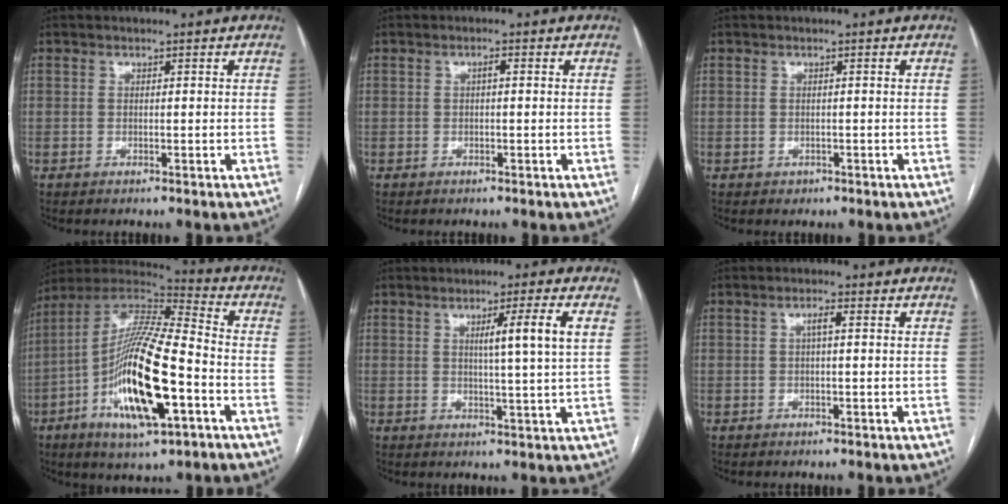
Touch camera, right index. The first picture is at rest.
{"total": 0.8, "force": [0.1, 0.2, 0.8], "torque": [-0.014, 0.002, 0.001]}
{"total": 0.7, "force": [-0.3, 0.6, 0.1], "torque": [-0.005, 0.002, -0.001]}
{"total": 20.2, "force": [-6.4, 4.0, 18.7], "torque": [-0.379, -0.015, -0.112]}
{"total": 6.4, "force": [1.9, -1.3, 6.0], "torque": [-0.093, -0.003, 0.030]}
{"total": 1.7, "force": [0.3, 0.2, 1.6], "torque": [-0.029, 0.004, 0.005]}